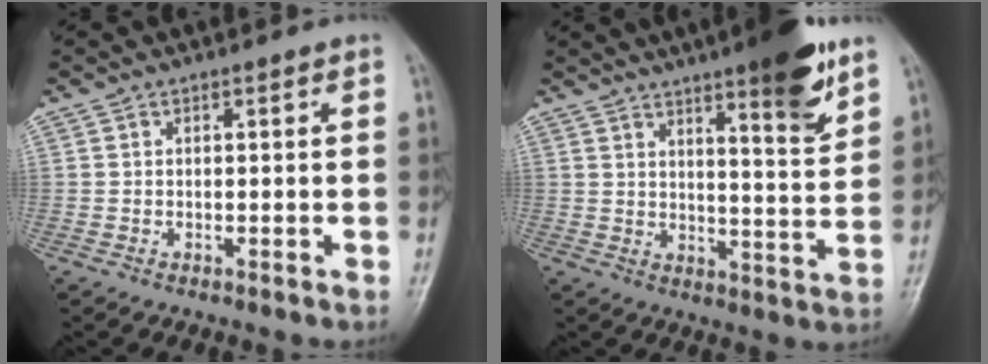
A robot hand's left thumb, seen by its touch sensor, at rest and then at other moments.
{"total": 12.6, "force": [7.9, 2.1, 9.5], "torque": [-0.116, -0.048, 0.112]}